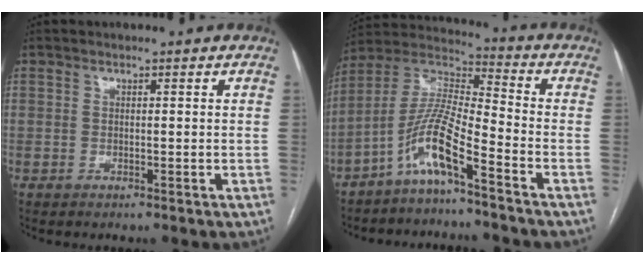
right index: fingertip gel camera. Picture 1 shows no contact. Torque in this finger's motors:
{"motor_torque": [0.89, -0.76, 0.10, 0.01]}